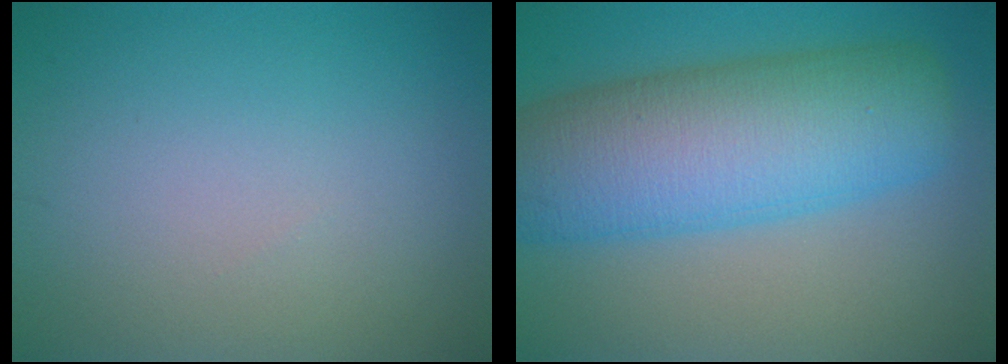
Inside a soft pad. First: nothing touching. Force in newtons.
{"total": 11.5, "press": 11.5, "slide": 0.3}